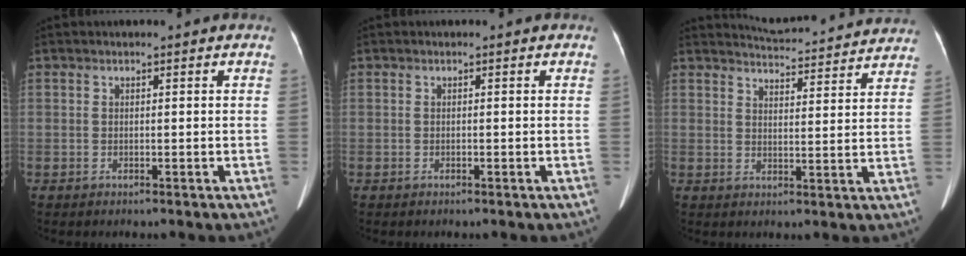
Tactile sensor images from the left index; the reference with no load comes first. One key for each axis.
{"total": 0.0}
{"total": 15.3, "fx": 14.9, "fy": 1.4, "fz": 3.0, "tx": -0.037, "ty": -0.013, "tz": 0.175}